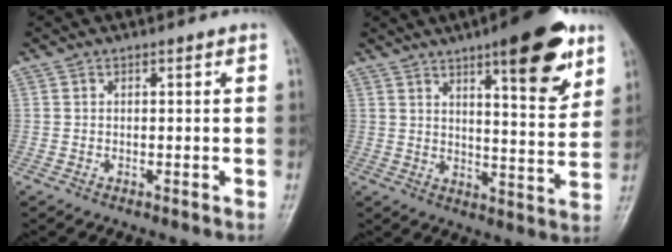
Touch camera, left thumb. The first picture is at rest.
{"total": 15.2, "force": [8.7, 4.1, 11.8], "torque": [-0.134, -0.046, 0.120]}